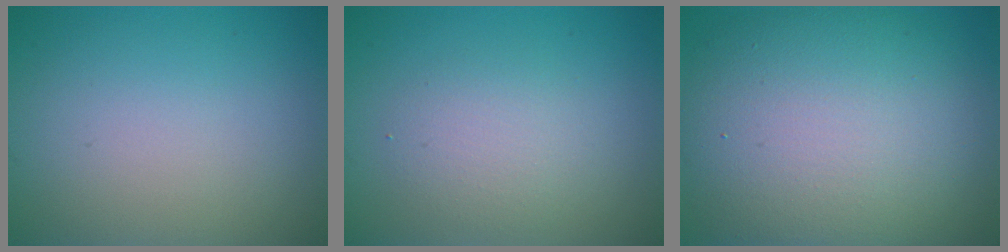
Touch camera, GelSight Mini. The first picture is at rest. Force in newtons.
{"total": 2.6, "press": 2.6, "slide": 0.2}
{"total": 13.0, "press": 13.0, "slide": 0.9}